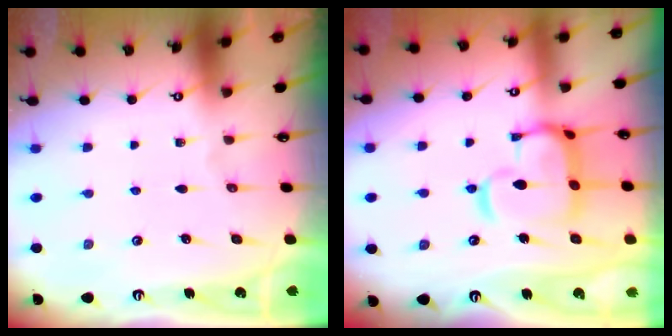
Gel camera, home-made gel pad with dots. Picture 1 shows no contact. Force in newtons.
{"total": 13.9, "press": 13.9, "slide": 1.4}